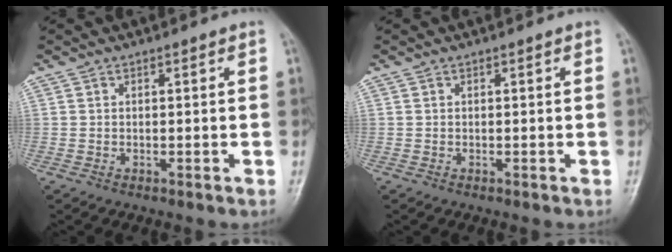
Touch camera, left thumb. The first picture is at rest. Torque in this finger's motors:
{"motor_torque": [0.00, 0.00, -0.04, 0.04, 0.00]}